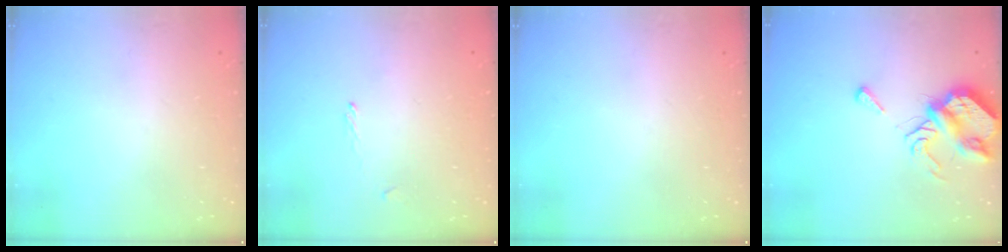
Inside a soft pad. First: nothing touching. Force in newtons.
{"total": 1.1, "press": 1.0, "slide": 0.5}
{"total": 0.0}
{"total": 8.2, "press": 8.1, "slide": 1.0}